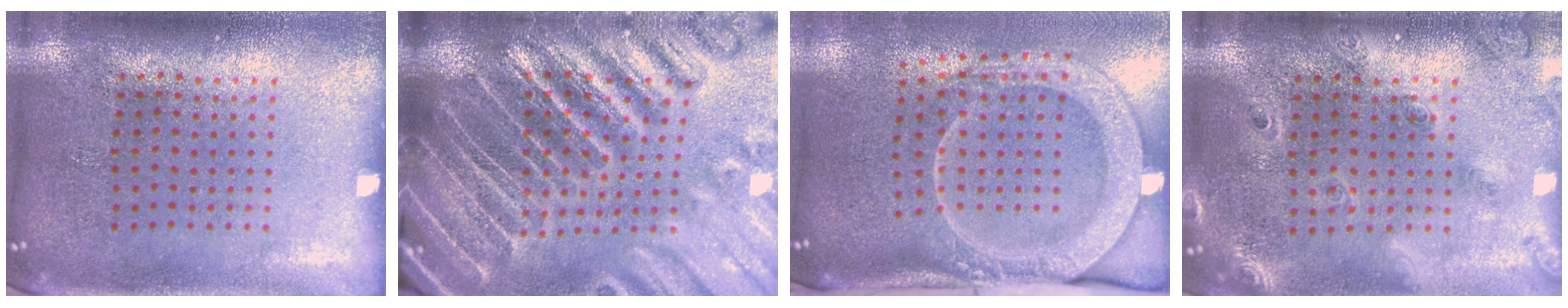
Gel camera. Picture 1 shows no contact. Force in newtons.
{"total": 5.1, "press": 4.5, "slide": 2.5}
{"total": 2.8, "press": 2.2, "slide": 1.8}
{"total": 1.9, "press": 1.7, "slide": 0.8}